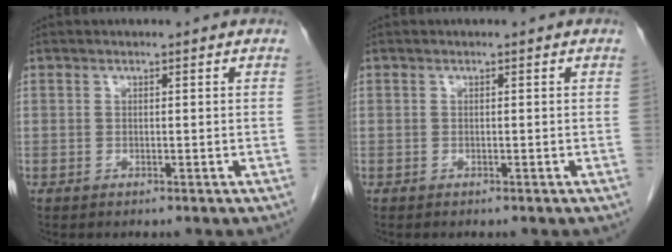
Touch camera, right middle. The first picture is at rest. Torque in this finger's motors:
{"motor_torque": [-0.03, 0.05, -0.02, -0.01]}